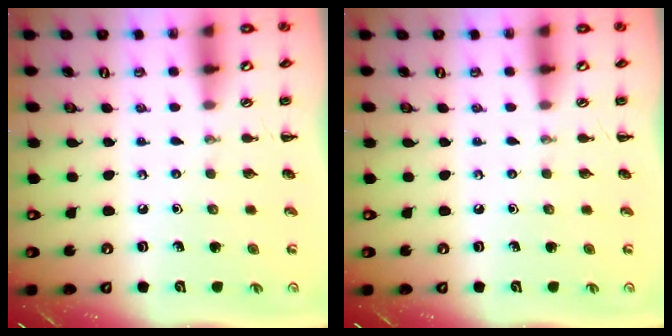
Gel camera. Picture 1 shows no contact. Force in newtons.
{"total": 0.0}